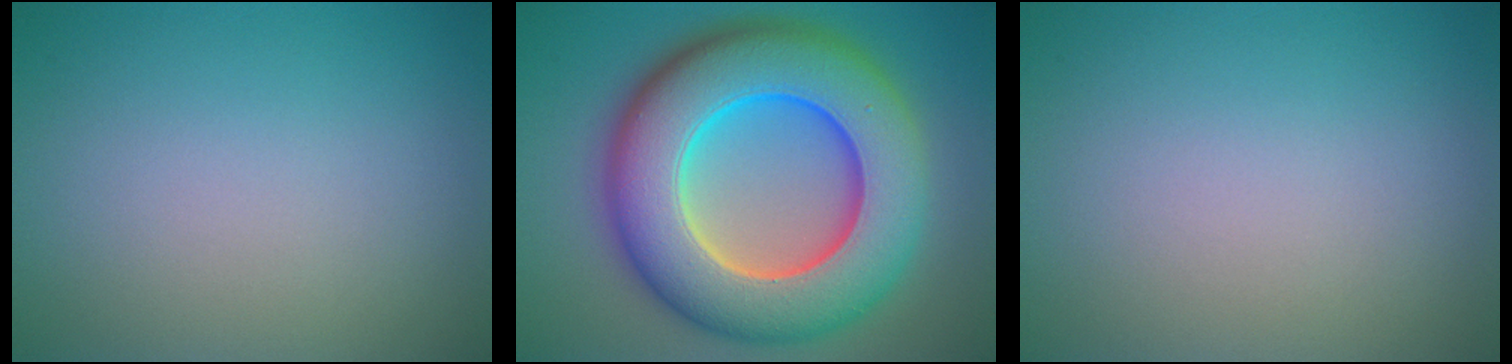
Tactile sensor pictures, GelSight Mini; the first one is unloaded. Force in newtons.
{"total": 14.5, "press": 14.5, "slide": 0.4}
{"total": 0.0}